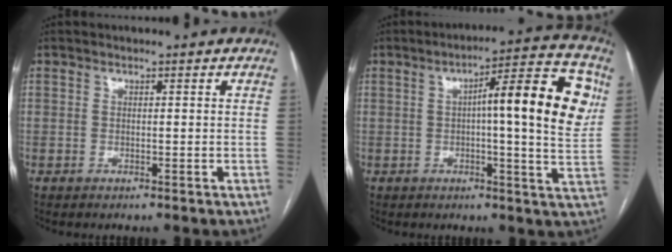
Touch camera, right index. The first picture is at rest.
{"total": 14.6, "force": [3.0, 2.0, 14.1], "torque": [-0.189, 0.028, 0.034]}